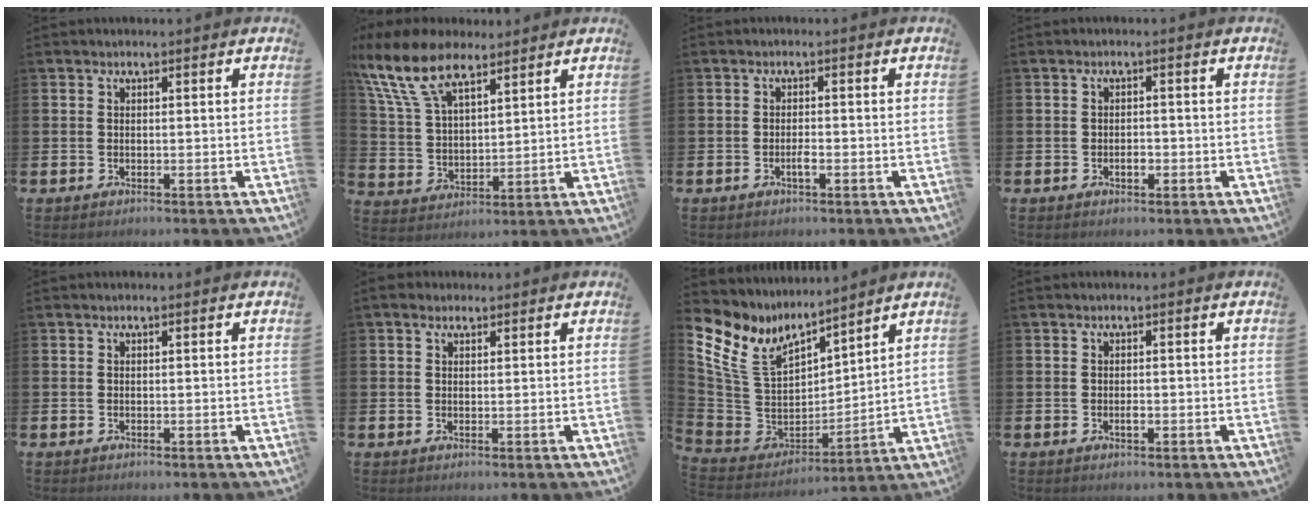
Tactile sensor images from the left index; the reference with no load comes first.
{"total": 10.7, "force": [8.3, 4.5, 5.0], "torque": [-0.130, -0.022, 0.158]}
{"total": 1.2, "force": [-0.6, 0.3, 1.0], "torque": [-0.024, 0.001, -0.010]}
{"total": 1.5, "force": [-0.5, 0.9, 1.1], "torque": [-0.007, -0.004, -0.012]}
{"total": 0.0}
{"total": 2.0, "force": [1.6, 1.1, 0.5], "torque": [0.006, 0.000, 0.025]}
{"total": 10.1, "force": [8.2, 5.1, 2.8], "torque": [-0.109, -0.053, 0.157]}
{"total": 0.9, "force": [-0.2, 0.3, 0.8], "torque": [-0.011, -0.003, -0.006]}